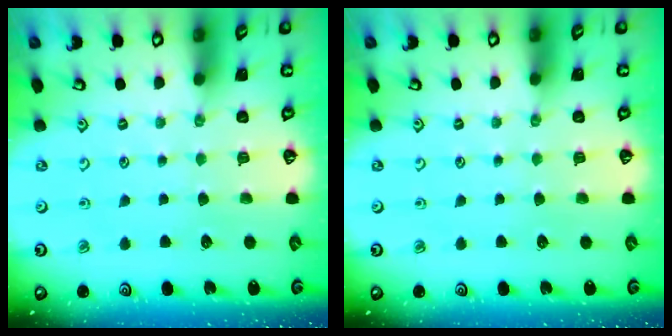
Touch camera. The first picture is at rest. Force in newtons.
{"total": 0.0}